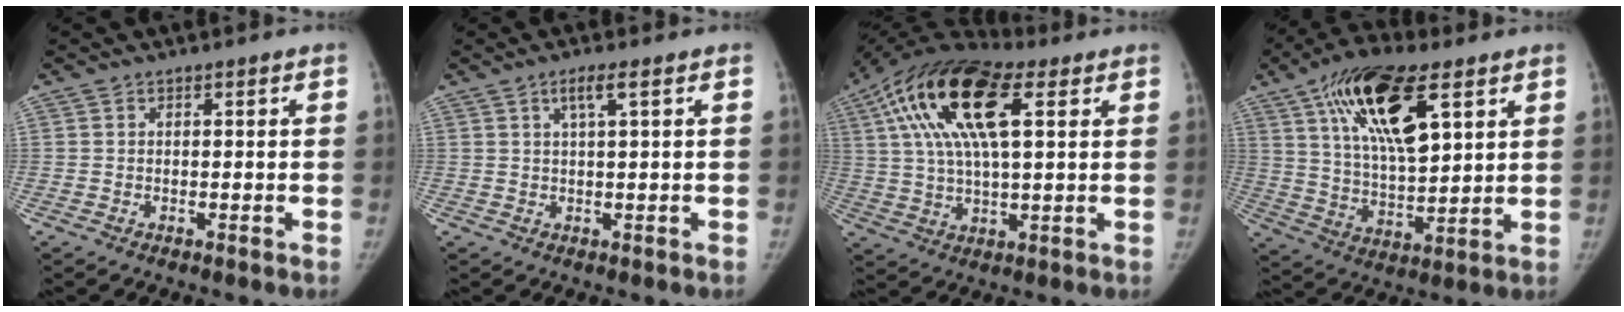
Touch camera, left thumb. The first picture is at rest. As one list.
[{"total": 2.8, "force": [1.2, 0.0, 2.5], "torque": [-0.054, 0.004, 0.025]}, {"total": 20.7, "force": [7.2, 8.6, 17.4], "torque": [-0.339, 0.019, 0.122]}, {"total": 19.3, "force": [8.8, 8.0, 15.2], "torque": [-0.248, -0.023, 0.157]}]